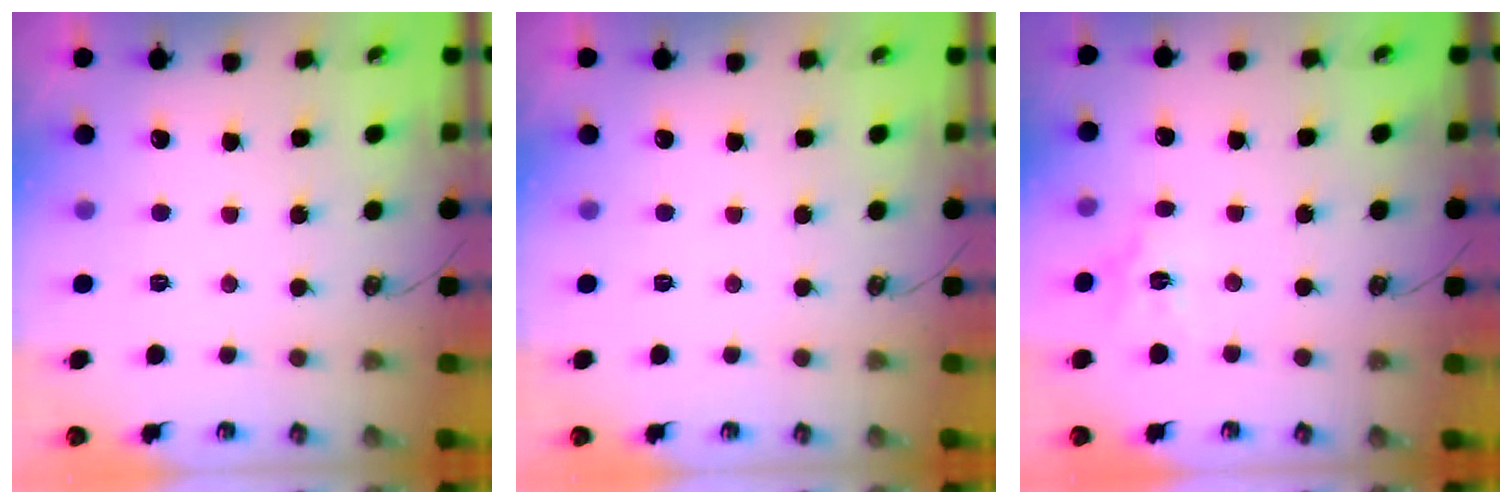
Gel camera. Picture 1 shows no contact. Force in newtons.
{"total": 0.0}
{"total": 7.3, "press": 7.3, "slide": 0.7}